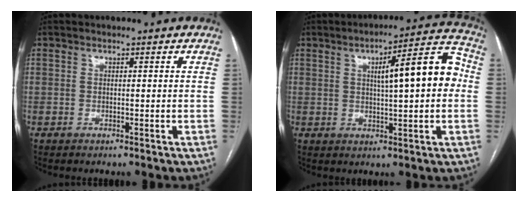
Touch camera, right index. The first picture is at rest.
{"total": 12.0, "force": [1.5, 2.1, 11.7], "torque": [-0.161, 0.036, 0.020]}